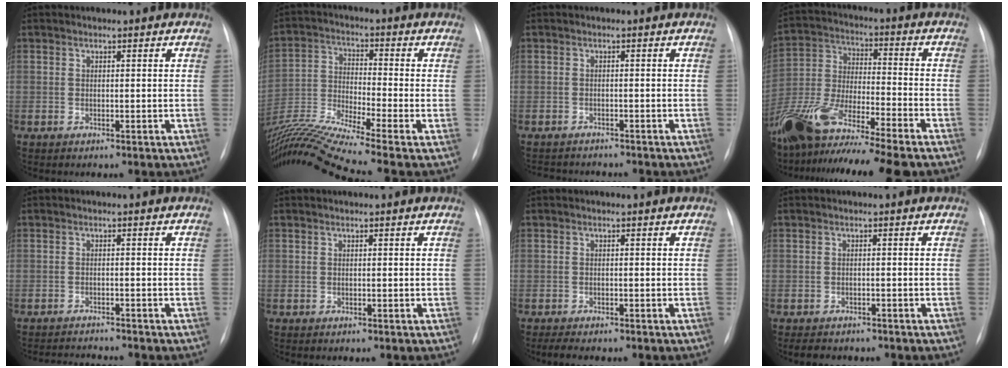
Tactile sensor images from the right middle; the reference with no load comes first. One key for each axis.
{"total": 15.8, "fx": -13.5, "fy": -2.8, "fz": 7.7, "tx": -0.153, "ty": -0.016, "tz": -0.242}
{"total": 5.6, "fx": -5.3, "fy": 1.7, "fz": 1.0, "tx": -0.010, "ty": -0.001, "tz": -0.072}
{"total": 20.7, "fx": -16.6, "fy": 1.0, "fz": 12.4, "tx": -0.271, "ty": -0.039, "tz": -0.301}
{"total": 4.2, "fx": -4.1, "fy": -0.5, "fz": 0.5, "tx": -0.007, "ty": -0.013, "tz": -0.064}
{"total": 0.0}
{"total": 3.0, "fx": -2.4, "fy": 0.8, "fz": 1.5, "tx": -0.027, "ty": -0.008, "tz": -0.030}
{"total": 4.6, "fx": -4.0, "fy": 1.3, "fz": 1.7, "tx": -0.029, "ty": -0.009, "tz": -0.057}